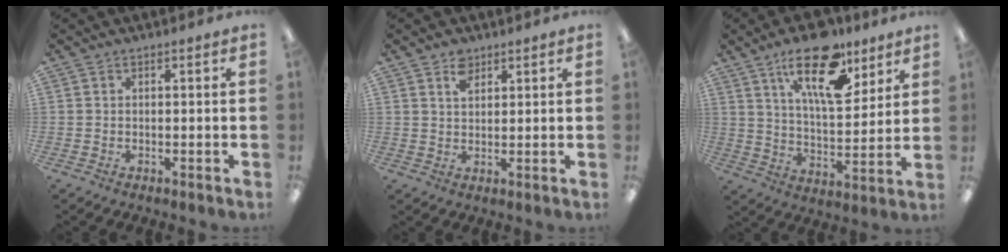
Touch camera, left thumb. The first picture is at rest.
{"total": 3.8, "force": [2.7, 2.1, 1.7], "torque": [-0.031, -0.005, 0.050]}
{"total": 19.7, "force": [12.1, 8.4, 13.1], "torque": [-0.203, -0.055, 0.197]}